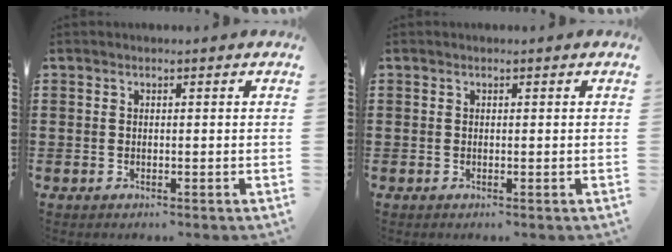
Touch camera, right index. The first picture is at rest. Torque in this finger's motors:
{"motor_torque": [-0.18, 0.22, -0.01, 0.00]}